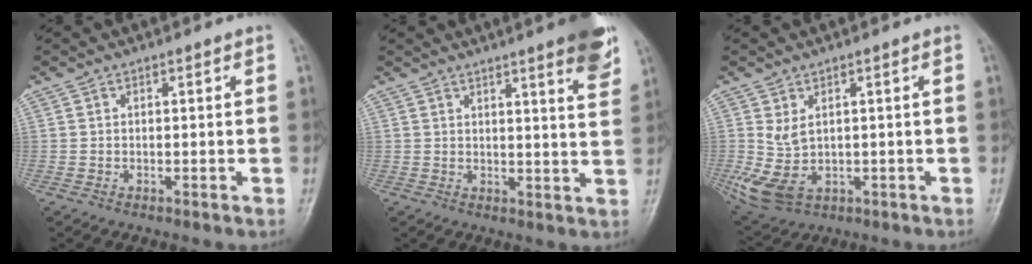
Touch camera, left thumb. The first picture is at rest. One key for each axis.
{"total": 8.3, "fx": 5.3, "fy": 0.8, "fz": 6.3, "tx": -0.068, "ty": -0.027, "tz": 0.061}
{"total": 6.2, "fx": 0.5, "fy": 4.2, "fz": 4.6, "tx": -0.093, "ty": -0.008, "tz": 0.029}